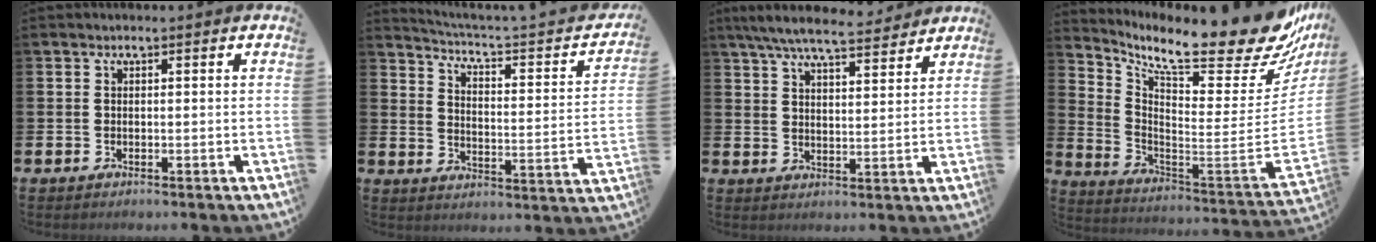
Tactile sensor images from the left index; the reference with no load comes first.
{"total": 3.7, "force": [3.3, -0.3, 1.6], "torque": [-0.047, -0.043, 0.042]}
{"total": 7.4, "force": [6.8, 1.2, 2.8], "torque": [-0.065, -0.035, 0.119]}
{"total": 12.4, "force": [9.6, 3.3, 7.1], "torque": [-0.110, -0.094, 0.149]}